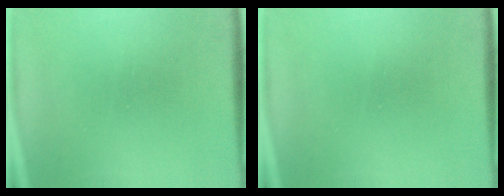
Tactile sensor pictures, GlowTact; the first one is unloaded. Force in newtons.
{"total": 0.0}